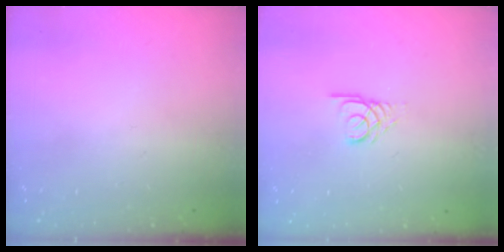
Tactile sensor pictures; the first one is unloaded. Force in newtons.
{"total": 2.5, "press": 2.5, "slide": 0.2}